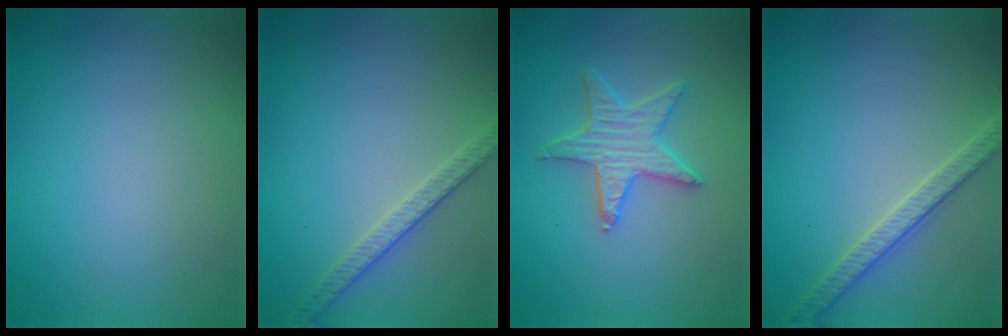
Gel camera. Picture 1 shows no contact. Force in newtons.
{"total": 2.6, "press": 2.5, "slide": 0.8}
{"total": 3.9, "press": 3.6, "slide": 1.6}
{"total": 2.7, "press": 2.7, "slide": 0.1}